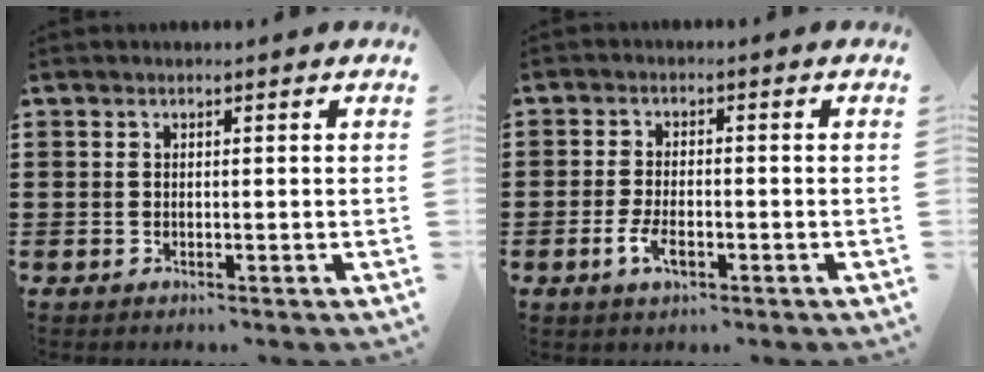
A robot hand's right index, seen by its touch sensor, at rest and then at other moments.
{"total": 3.9, "force": [-1.5, 1.6, 3.2], "torque": [-0.070, -0.006, -0.030]}